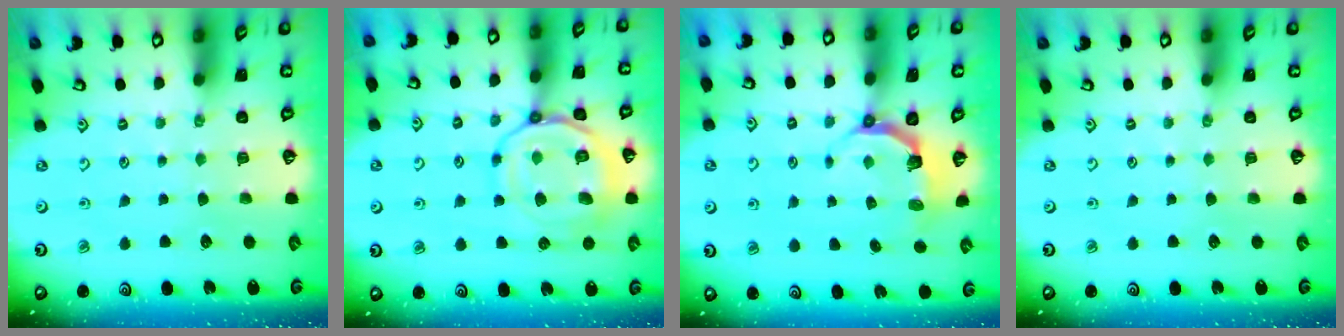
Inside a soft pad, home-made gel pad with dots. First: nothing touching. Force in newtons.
{"total": 16.1, "press": 16.1, "slide": 1.5}
{"total": 5.1, "press": 3.6, "slide": 3.6}
{"total": 0.0}